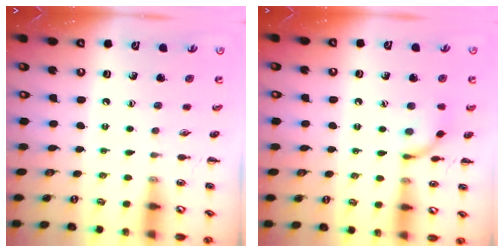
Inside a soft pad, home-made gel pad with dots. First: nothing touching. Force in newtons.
{"total": 9.6, "press": 9.6, "slide": 0.4}